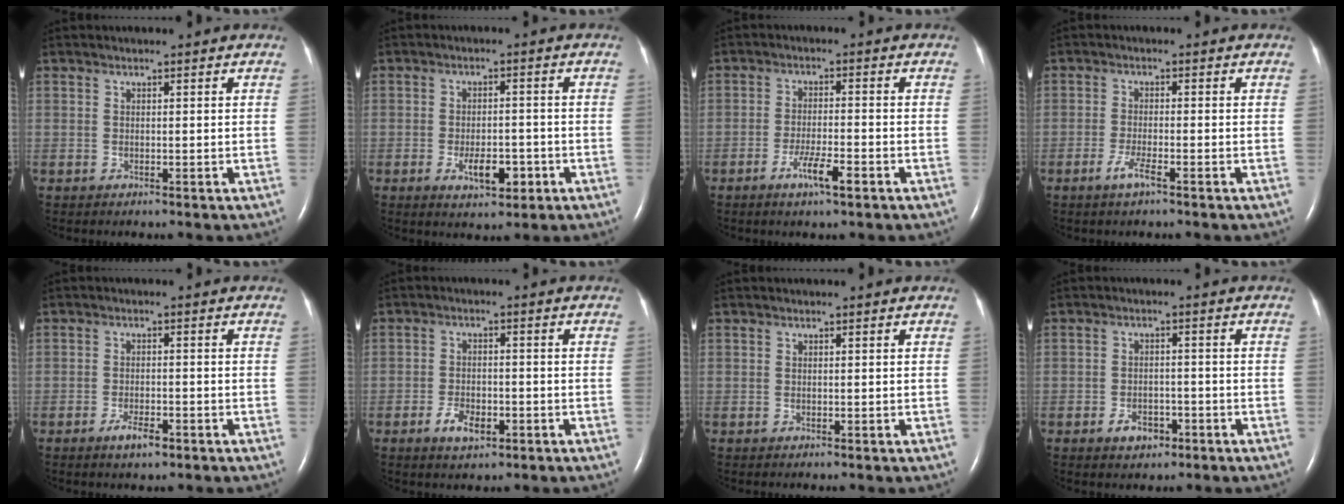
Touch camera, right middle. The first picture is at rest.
{"total": 5.2, "force": [-2.2, 2.2, 4.2], "torque": [-0.071, -0.001, -0.027]}
{"total": 4.6, "force": [-2.6, 0.4, 3.8], "torque": [-0.073, -0.004, -0.046]}
{"total": 2.6, "force": [-1.6, 0.1, 2.1], "torque": [-0.049, -0.005, -0.034]}
{"total": 3.0, "force": [-1.9, 0.8, 2.1], "torque": [-0.044, 0.000, -0.033]}
{"total": 4.2, "force": [-2.1, 2.1, 3.0], "torque": [-0.058, 0.001, -0.032]}
{"total": 0.0}
{"total": 3.5, "force": [-2.0, 2.2, 1.9], "torque": [-0.032, 0.004, -0.025]}